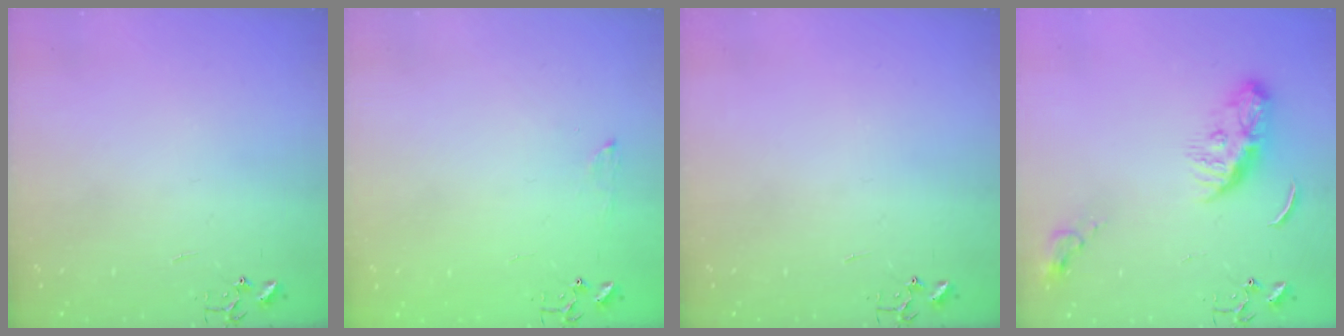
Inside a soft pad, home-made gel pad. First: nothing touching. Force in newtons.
{"total": 5.6, "press": 5.6, "slide": 0.7}
{"total": 0.0}
{"total": 10.3, "press": 10.3, "slide": 0.6}